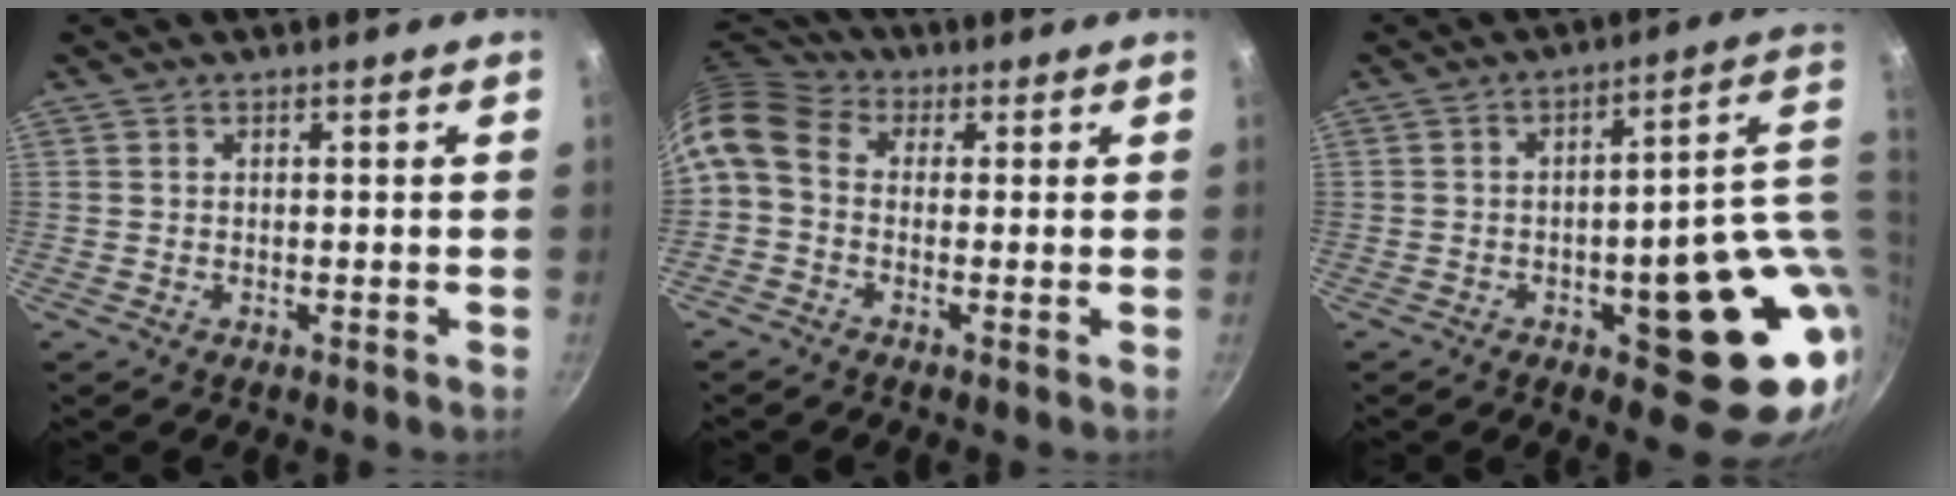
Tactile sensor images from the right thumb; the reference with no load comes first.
{"total": 9.6, "force": [0.3, 7.1, 6.5], "torque": [-0.134, 0.036, -0.012]}
{"total": 20.4, "force": [-1.2, 7.6, 18.8], "torque": [-0.184, 0.001, -0.005]}